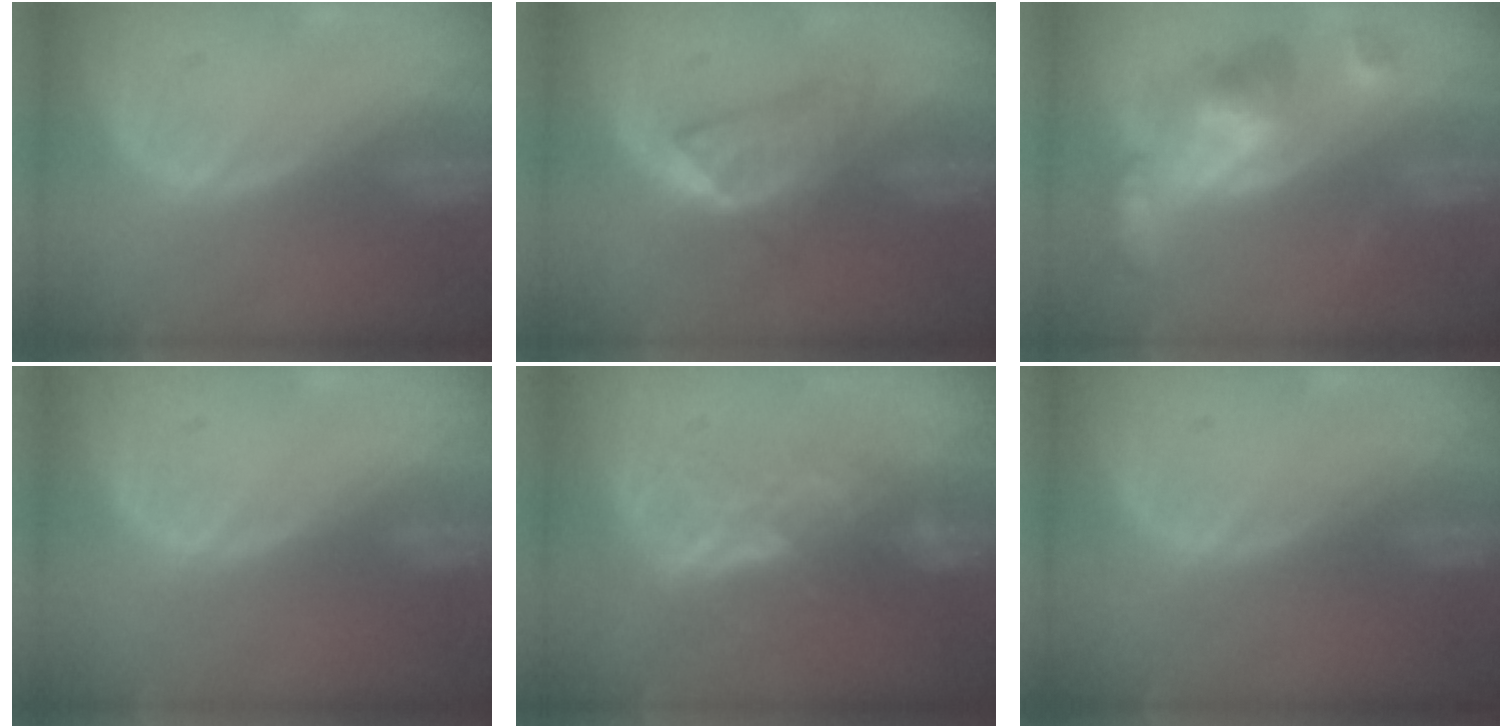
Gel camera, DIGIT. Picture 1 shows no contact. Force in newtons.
{"total": 6.2, "press": 5.4, "slide": 3.0}
{"total": 8.3, "press": 8.2, "slide": 0.6}
{"total": 0.0}
{"total": 6.4, "press": 5.9, "slide": 2.5}
{"total": 0.0}